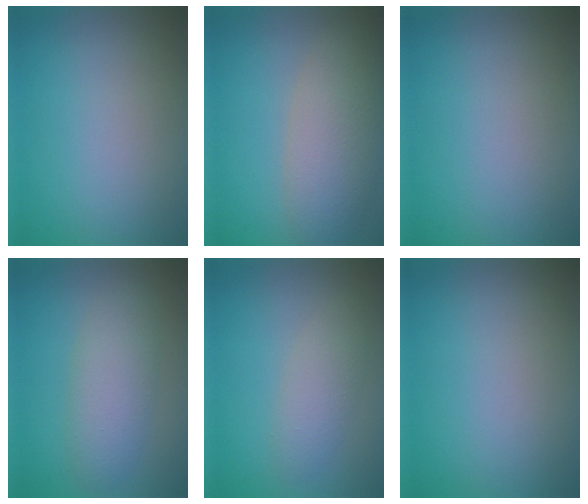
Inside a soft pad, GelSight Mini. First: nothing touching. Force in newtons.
{"total": 5.7, "press": 5.7, "slide": 0.4}
{"total": 0.0}
{"total": 4.0, "press": 4.0, "slide": 0.1}
{"total": 2.4, "press": 2.4, "slide": 0.2}
{"total": 0.0}